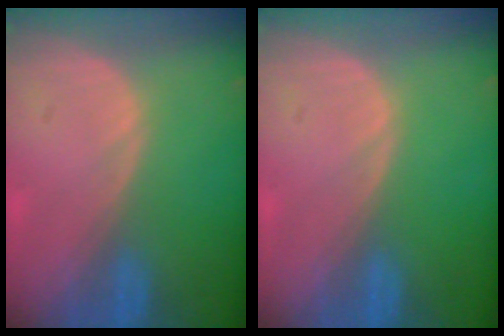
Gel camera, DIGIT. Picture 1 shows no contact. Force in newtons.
{"total": 0.0}